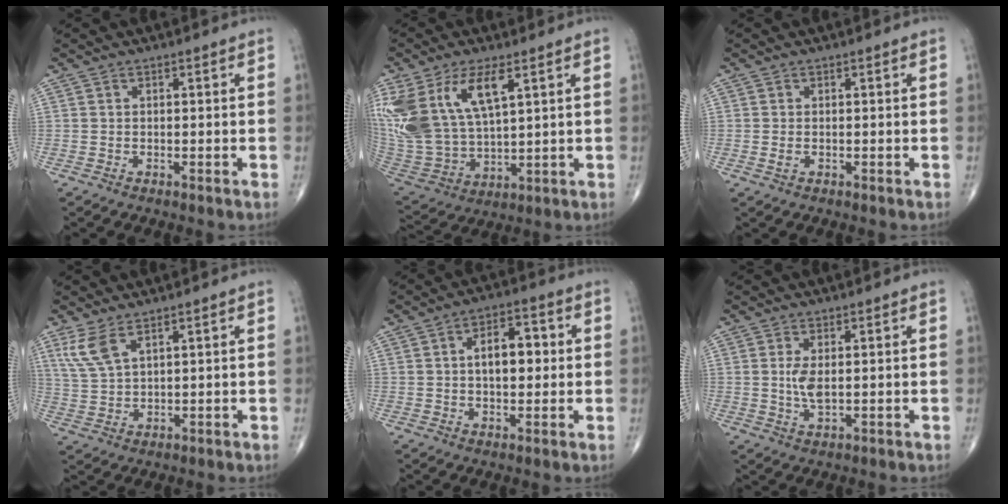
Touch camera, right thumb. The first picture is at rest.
{"total": 19.9, "force": [8.2, 9.6, 15.4], "torque": [-0.333, -0.027, 0.171]}
{"total": 1.1, "force": [-0.2, 0.6, 0.9], "torque": [-0.020, 0.002, -0.003]}
{"total": 5.8, "force": [3.4, 2.1, 4.2], "torque": [-0.094, -0.011, 0.081]}
{"total": 8.4, "force": [0.9, 4.7, 6.9], "torque": [-0.089, 0.016, 0.010]}
{"total": 3.7, "force": [0.4, 1.5, 3.4], "torque": [-0.072, -0.009, 0.014]}